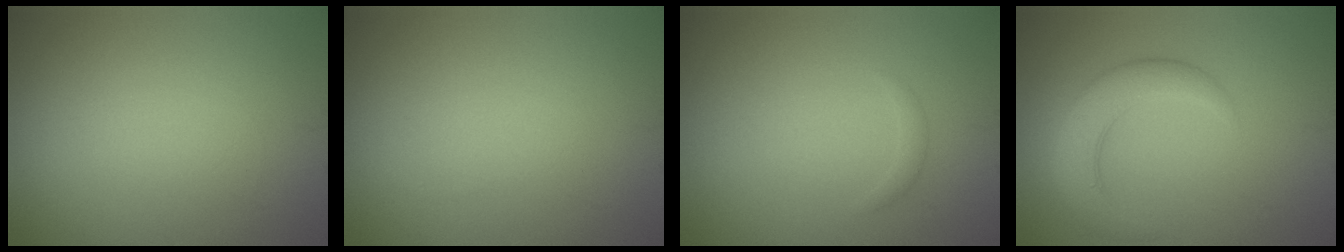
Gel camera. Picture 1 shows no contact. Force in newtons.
{"total": 0.0}
{"total": 0.6, "press": 0.6, "slide": 0.1}
{"total": 4.2, "press": 4.2, "slide": 0.1}